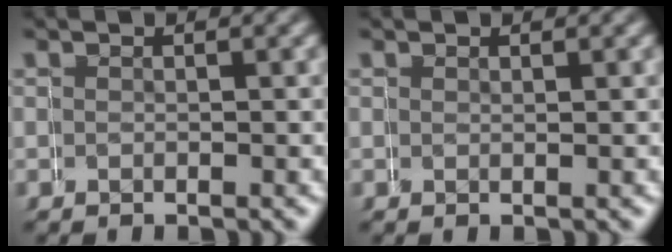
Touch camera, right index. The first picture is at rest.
{"total": 0.5, "force": [0.4, -0.2, 0.3], "torque": [-0.006, 0.000, 0.008]}